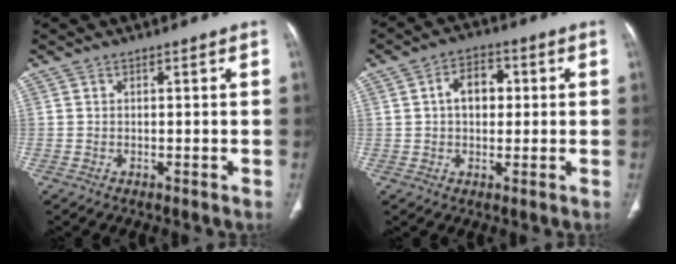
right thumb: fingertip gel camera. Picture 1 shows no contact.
{"total": 6.9, "force": [1.0, 4.8, 4.9], "torque": [-0.059, 0.015, 0.011]}